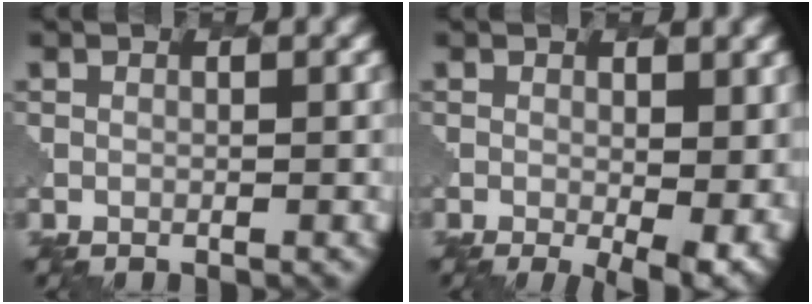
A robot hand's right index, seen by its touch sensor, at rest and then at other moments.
{"total": 5.2, "force": [-0.7, 1.9, 4.8], "torque": [-0.061, -0.018, -0.001]}